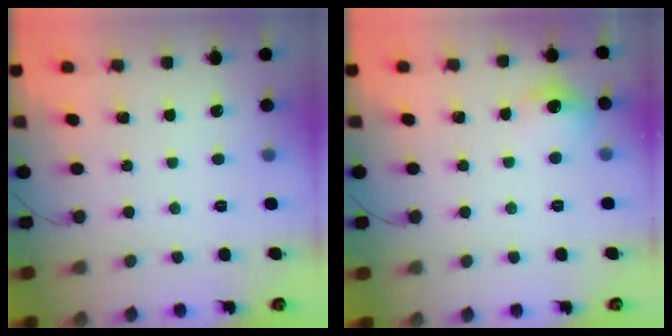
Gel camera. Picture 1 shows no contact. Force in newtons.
{"total": 7.9, "press": 7.6, "slide": 2.1}